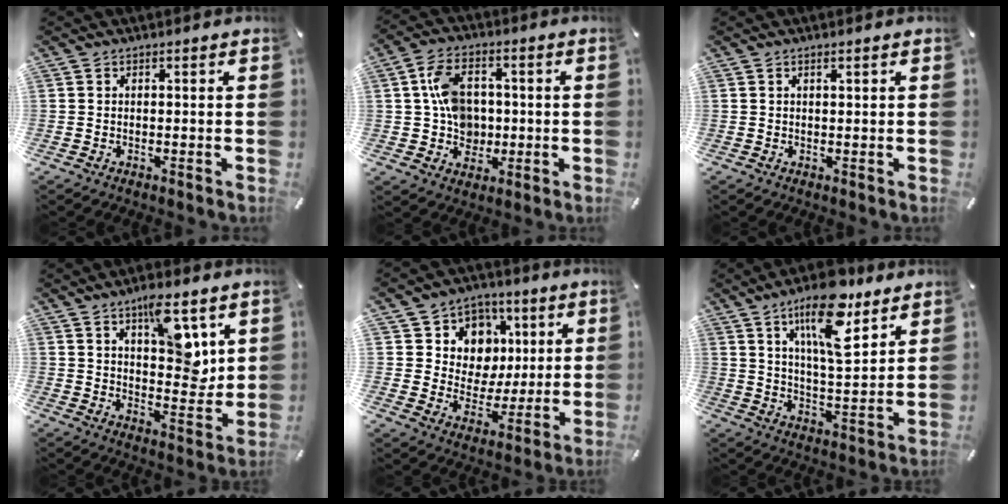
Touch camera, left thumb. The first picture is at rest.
{"total": 10.1, "force": [0.7, 8.3, 5.7], "torque": [-0.107, 0.012, 0.016]}
{"total": 0.9, "force": [0.4, 0.2, 0.8], "torque": [-0.014, 0.001, 0.006]}
{"total": 12.8, "force": [6.8, 6.0, 9.1], "torque": [-0.117, -0.040, 0.115]}
{"total": 10.8, "force": [2.7, 10.4, 1.6], "torque": [-0.015, -0.027, 0.055]}
{"total": 17.0, "force": [10.0, 6.5, 12.1], "torque": [-0.205, -0.036, 0.167]}